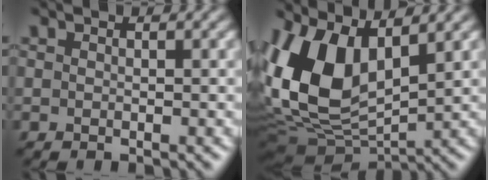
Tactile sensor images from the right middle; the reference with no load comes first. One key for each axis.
{"total": 11.6, "fx": 2.0, "fy": 6.8, "fz": 9.3, "tx": -0.201, "ty": -0.004, "tz": 0.030}